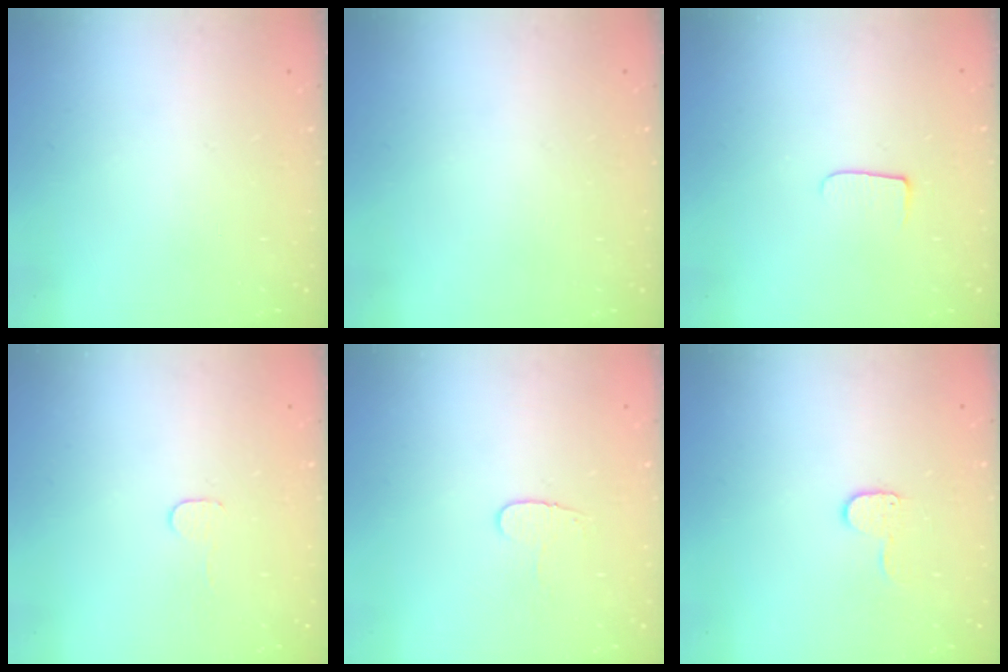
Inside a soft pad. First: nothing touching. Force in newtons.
{"total": 0.0}
{"total": 6.5, "press": 6.5, "slide": 0.7}
{"total": 2.7, "press": 2.7, "slide": 0.2}
{"total": 4.4, "press": 4.4, "slide": 0.5}
{"total": 5.5, "press": 5.5, "slide": 0.5}